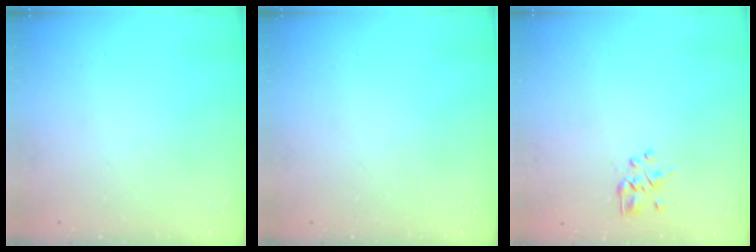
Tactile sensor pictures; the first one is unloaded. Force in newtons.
{"total": 0.0}
{"total": 2.2, "press": 2.0, "slide": 1.0}